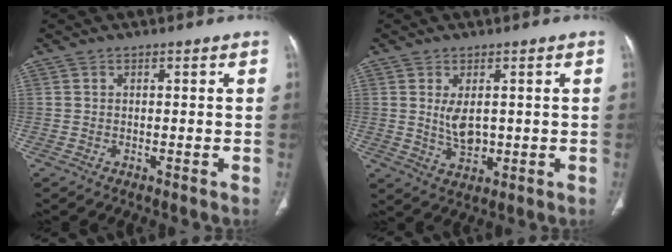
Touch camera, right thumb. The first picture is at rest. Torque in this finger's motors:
{"motor_torque": [-0.39, 0.24, -0.03, 0.44, -0.02]}